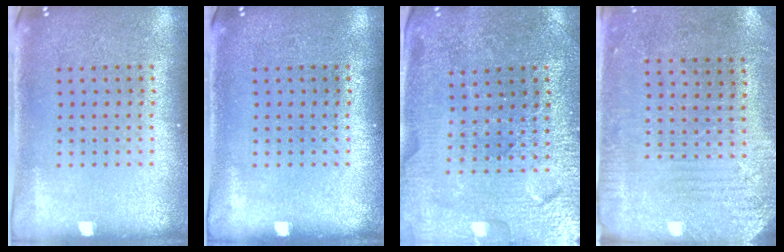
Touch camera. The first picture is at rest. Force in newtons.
{"total": 0.0}
{"total": 3.2, "press": 3.2, "slide": 0.1}
{"total": 2.8, "press": 2.4, "slide": 1.5}